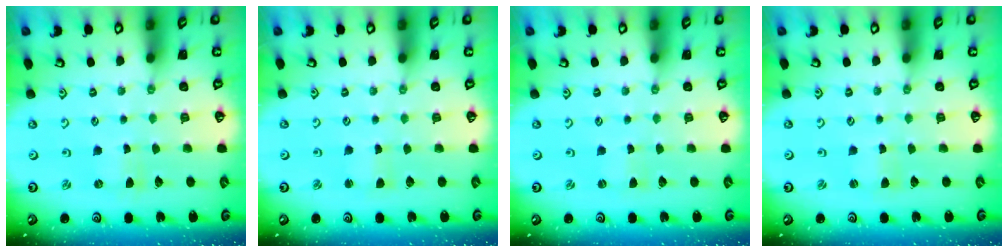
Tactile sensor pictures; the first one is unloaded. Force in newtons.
{"total": 1.7, "press": 1.7, "slide": 0.2}
{"total": 0.0}
{"total": 0.9, "press": 0.8, "slide": 0.1}